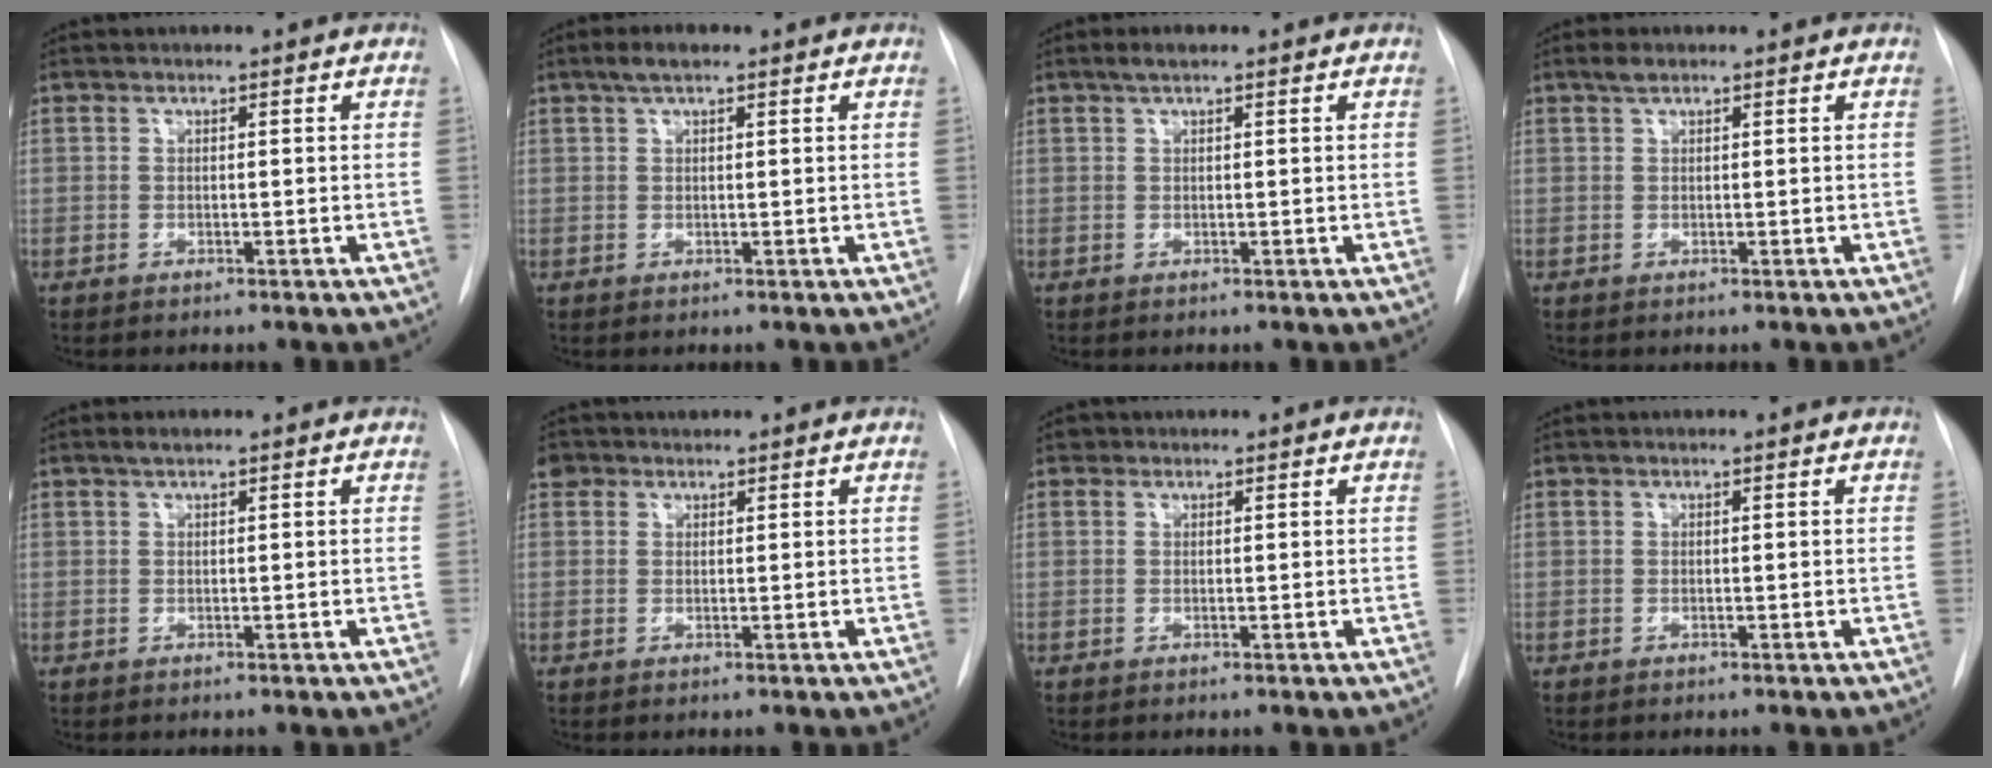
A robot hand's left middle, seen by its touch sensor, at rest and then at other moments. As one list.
[{"total": 2.7, "force": [1.8, 0.8, 1.9], "torque": [-0.039, 0.013, 0.032]}, {"total": 1.6, "force": [1.1, 0.4, 1.1], "torque": [-0.022, 0.009, 0.018]}, {"total": 1.3, "force": [0.9, 0.4, 0.8], "torque": [-0.016, 0.008, 0.018]}, {"total": 1.0, "force": [0.7, 0.2, 0.7], "torque": [-0.013, 0.005, 0.014]}, {"total": 1.9, "force": [1.2, 1.5, 0.1], "torque": [0.003, 0.013, 0.017]}, {"total": 0.7, "force": [0.4, 0.5, 0.0], "torque": [0.004, 0.004, 0.004]}, {"total": 0.0}]